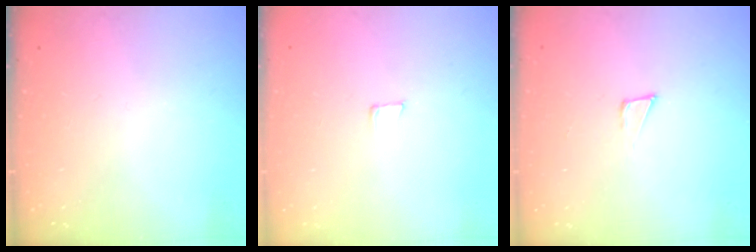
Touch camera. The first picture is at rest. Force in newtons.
{"total": 4.3, "press": 4.3, "slide": 0.4}
{"total": 4.2, "press": 4.2, "slide": 0.4}